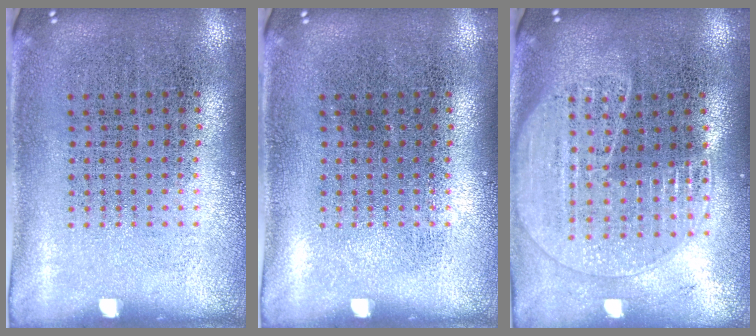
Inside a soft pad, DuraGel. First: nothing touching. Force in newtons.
{"total": 0.0}
{"total": 1.9, "press": 1.7, "slide": 0.8}